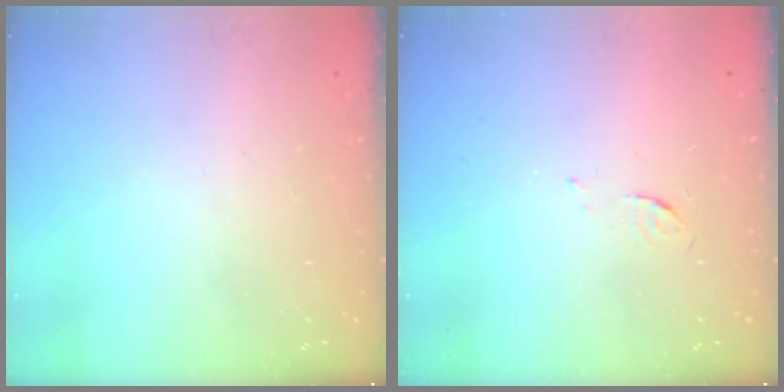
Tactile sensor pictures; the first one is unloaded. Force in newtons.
{"total": 3.7, "press": 3.6, "slide": 0.5}